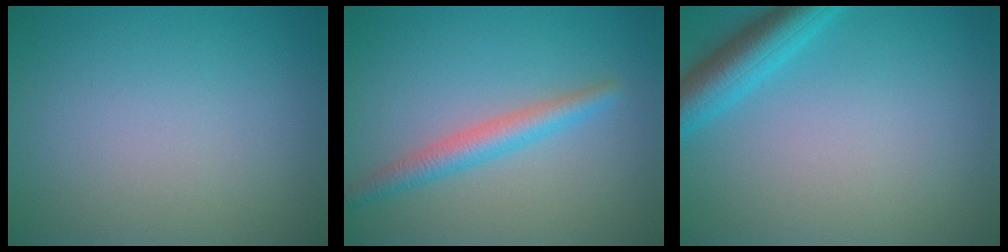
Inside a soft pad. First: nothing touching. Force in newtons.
{"total": 2.8, "press": 2.8, "slide": 0.0}
{"total": 4.1, "press": 4.1, "slide": 0.4}